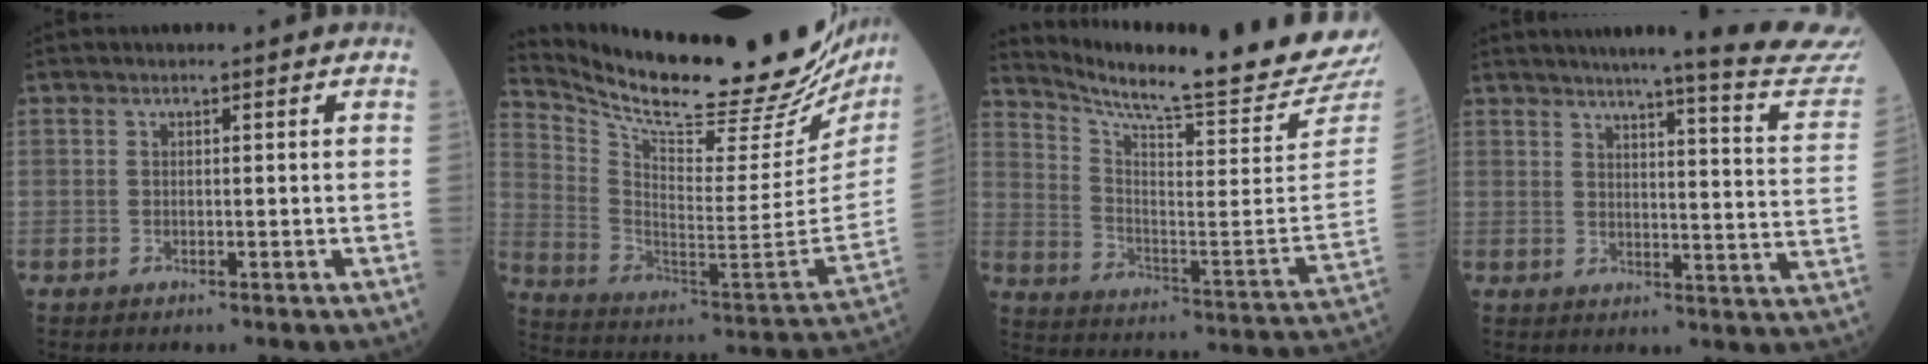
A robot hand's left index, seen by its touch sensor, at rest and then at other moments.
{"total": 29.3, "force": [25.6, 5.4, 13.2], "torque": [-0.229, -0.079, 0.359]}
{"total": 22.7, "force": [21.0, -1.9, 8.5], "torque": [-0.157, -0.122, 0.292]}
{"total": 18.4, "force": [16.9, -1.8, 7.2], "torque": [-0.099, -0.097, 0.189]}